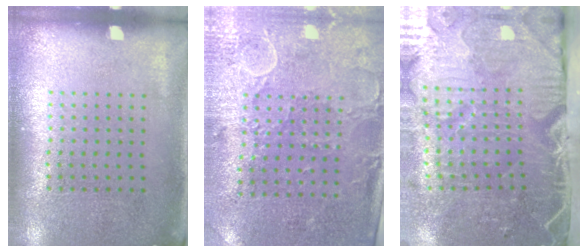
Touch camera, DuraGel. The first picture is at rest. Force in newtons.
{"total": 3.0, "press": 2.5, "slide": 1.6}
{"total": 5.4, "press": 4.4, "slide": 3.1}